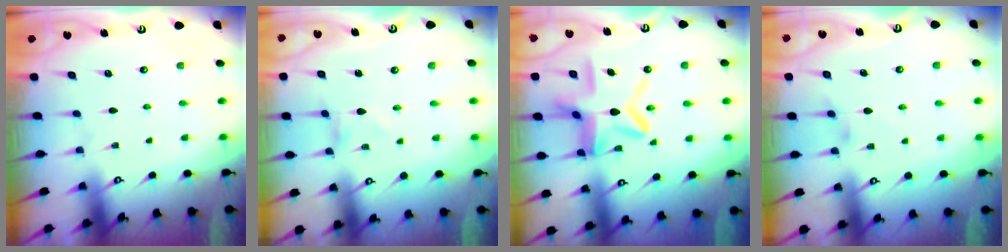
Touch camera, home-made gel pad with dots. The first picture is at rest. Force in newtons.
{"total": 0.0}
{"total": 13.7, "press": 13.6, "slide": 1.6}
{"total": 1.3, "press": 1.2, "slide": 0.3}